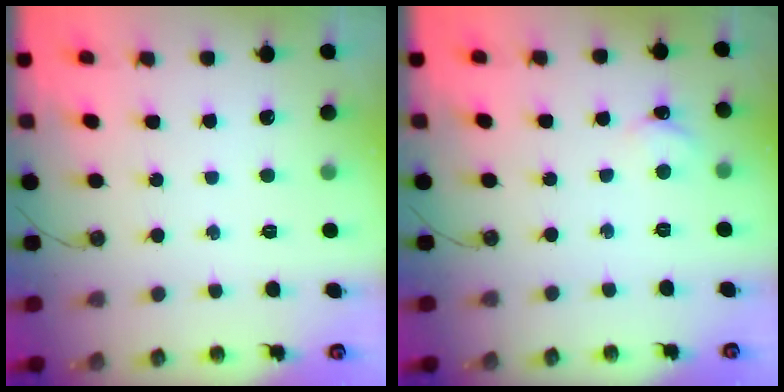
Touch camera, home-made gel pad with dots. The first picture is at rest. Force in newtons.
{"total": 1.7, "press": 1.7, "slide": 0.2}